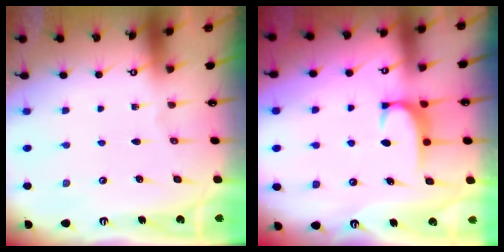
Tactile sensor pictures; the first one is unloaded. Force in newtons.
{"total": 1.6, "press": 1.6, "slide": 0.5}